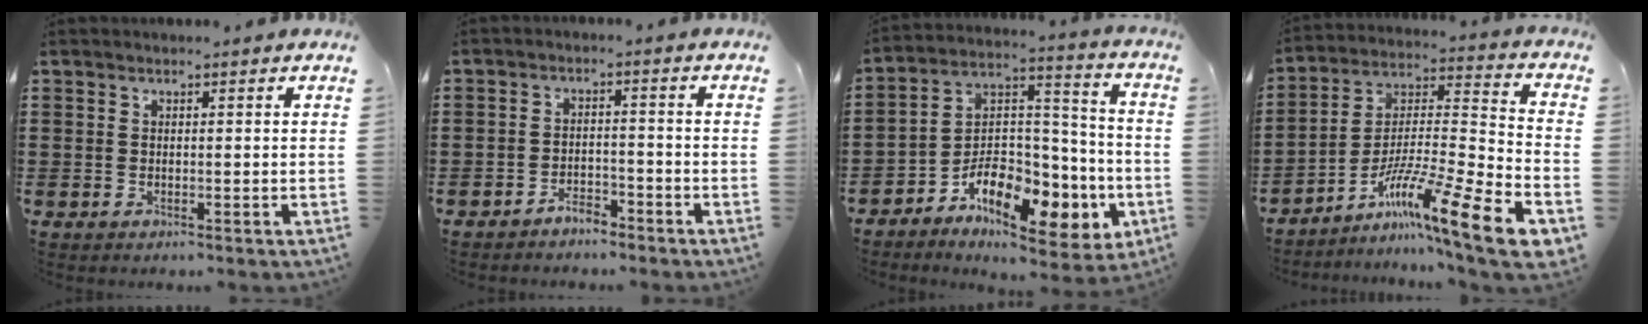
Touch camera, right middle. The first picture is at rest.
{"total": 2.9, "force": [-2.8, 0.5, 0.3], "torque": [-0.012, 0.003, -0.058]}
{"total": 10.6, "force": [-6.2, 5.5, 6.6], "torque": [-0.125, 0.008, -0.113]}
{"total": 14.4, "force": [-9.5, 0.3, 10.8], "torque": [-0.172, 0.007, -0.171]}